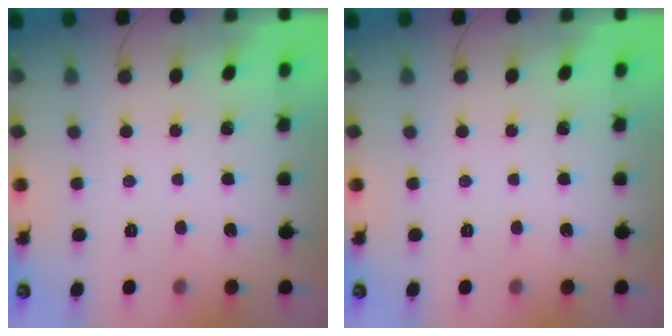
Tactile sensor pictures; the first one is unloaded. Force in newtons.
{"total": 0.0}